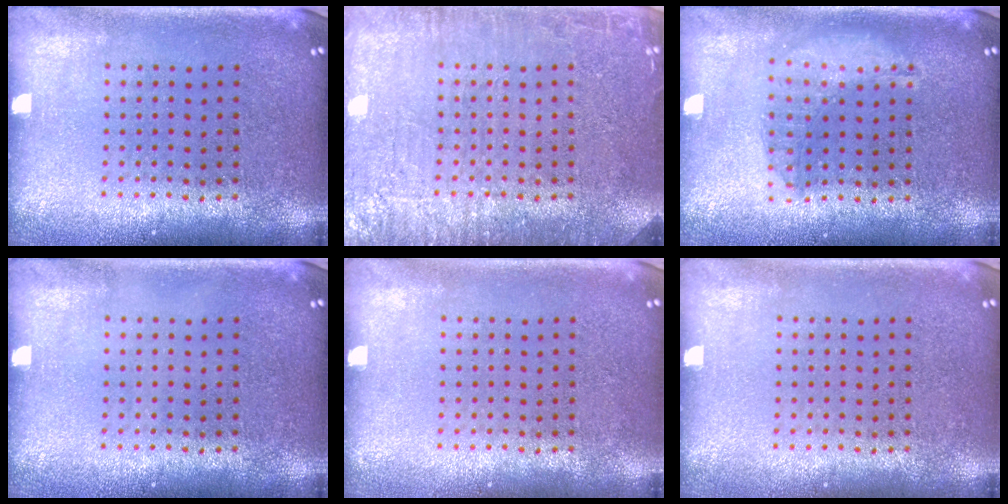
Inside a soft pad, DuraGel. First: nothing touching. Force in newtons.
{"total": 4.7, "press": 4.7, "slide": 0.7}
{"total": 1.5, "press": 1.5, "slide": 0.5}
{"total": 0.0}
{"total": 0.0}
{"total": 0.0}